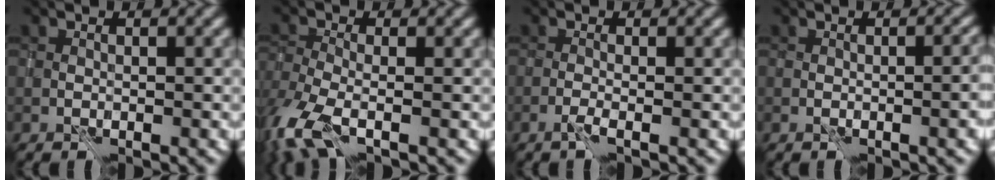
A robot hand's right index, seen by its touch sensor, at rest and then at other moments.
{"total": 5.4, "force": [-3.4, 2.3, 3.5], "torque": [-0.091, -0.021, -0.072]}
{"total": 0.7, "force": [-0.2, -0.1, 0.6], "torque": [-0.010, 0.001, -0.015]}
{"total": 4.4, "force": [-0.7, 1.8, 4.0], "torque": [-0.017, 0.008, -0.004]}